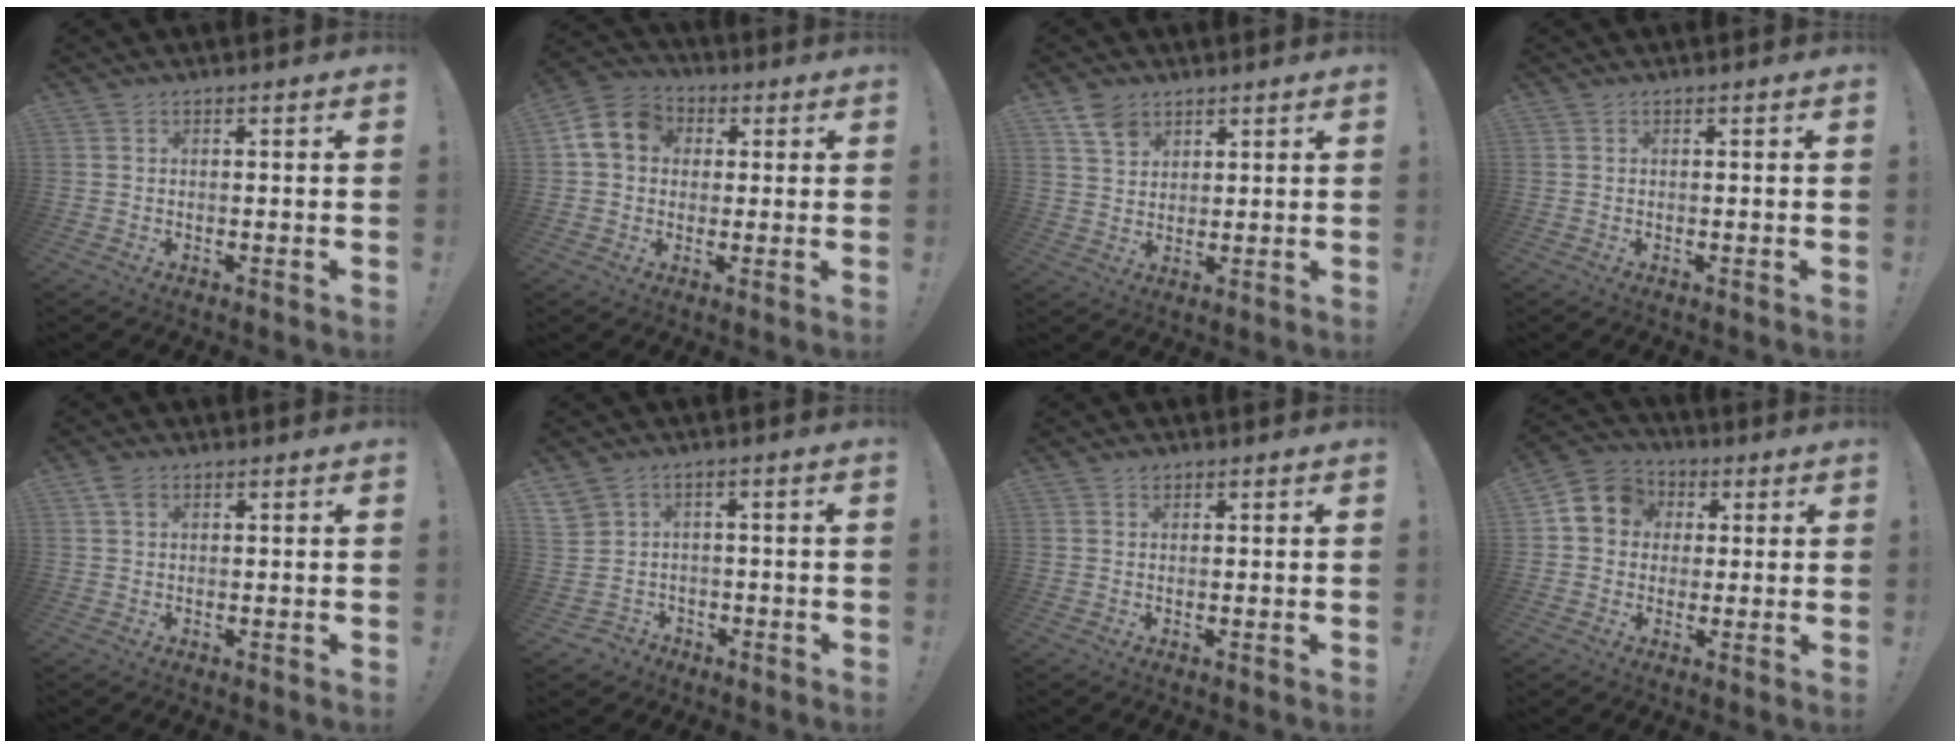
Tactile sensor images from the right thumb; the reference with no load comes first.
{"total": 10.8, "force": [2.4, 9.0, 5.4], "torque": [-0.087, 0.005, 0.052]}
{"total": 6.3, "force": [4.3, 4.0, 2.2], "torque": [-0.041, -0.017, 0.083]}
{"total": 0.0}
{"total": 2.6, "force": [1.2, 1.7, 1.6], "torque": [-0.030, 0.004, 0.023]}
{"total": 5.6, "force": [-0.1, 5.5, 0.8], "torque": [-0.035, 0.005, 0.006]}
{"total": 1.0, "force": [0.7, 0.7, 0.3], "torque": [0.008, -0.005, 0.011]}
{"total": 9.4, "force": [1.7, 8.5, 3.4], "torque": [-0.049, 0.008, 0.038]}